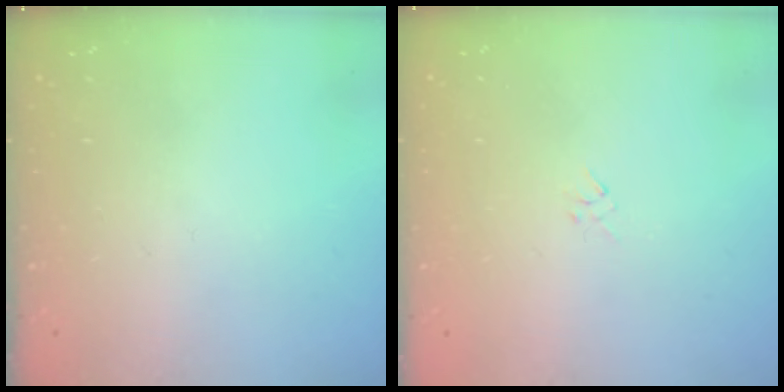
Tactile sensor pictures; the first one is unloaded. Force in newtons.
{"total": 2.3, "press": 2.2, "slide": 0.6}